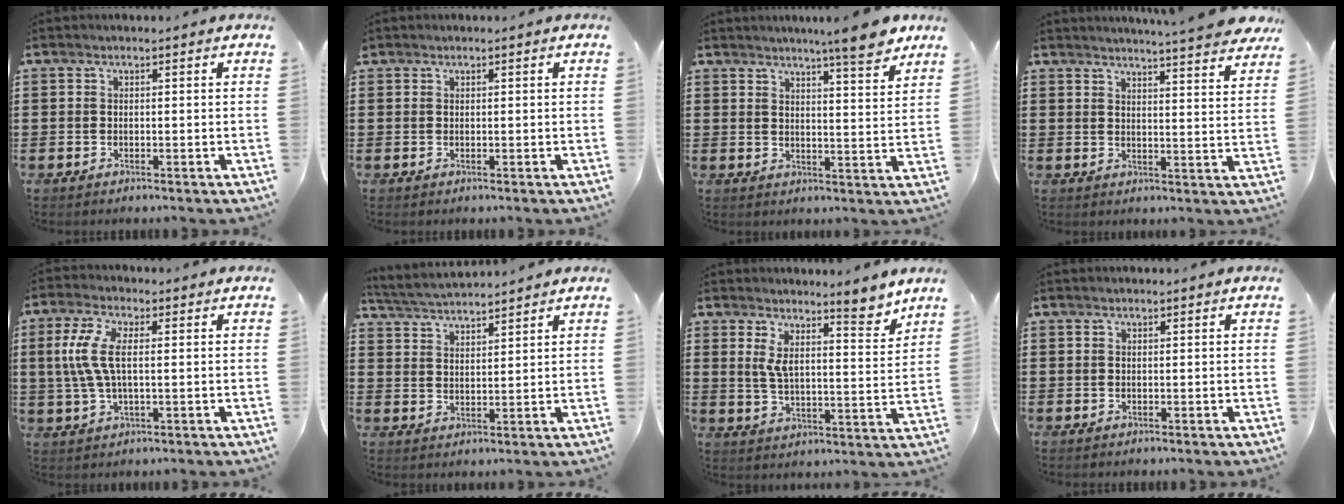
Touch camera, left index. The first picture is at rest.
{"total": 0.0}
{"total": 7.3, "force": [6.3, 0.0, 3.8], "torque": [-0.067, -0.028, 0.106]}
{"total": 4.5, "force": [4.3, -0.9, 1.1], "torque": [-0.031, -0.029, 0.072]}
{"total": 7.2, "force": [1.0, 2.8, 6.5], "torque": [-0.161, -0.005, 0.008]}
{"total": 3.4, "force": [3.3, -0.3, 0.5], "torque": [-0.023, -0.015, 0.057]}
{"total": 7.2, "force": [5.7, 0.9, 4.3], "torque": [-0.079, -0.040, 0.092]}
{"total": 0.0}